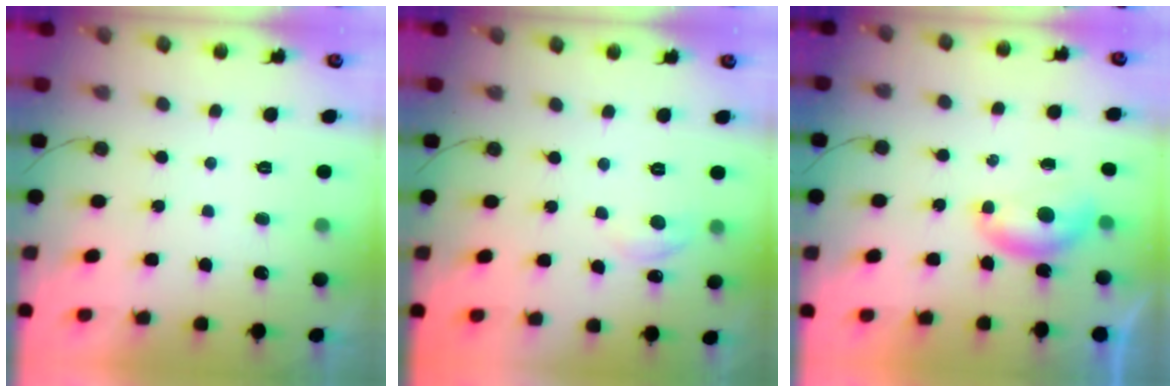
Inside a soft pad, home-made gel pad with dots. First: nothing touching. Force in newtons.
{"total": 5.9, "press": 5.8, "slide": 0.9}
{"total": 5.5, "press": 5.4, "slide": 0.8}